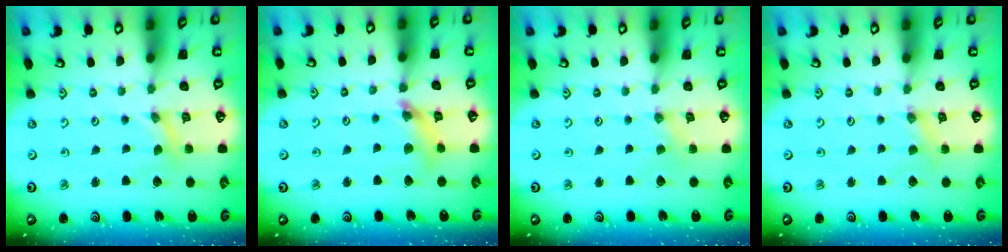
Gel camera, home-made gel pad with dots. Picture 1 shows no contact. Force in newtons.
{"total": 9.9, "press": 9.8, "slide": 1.1}
{"total": 0.0}
{"total": 2.5, "press": 2.5, "slide": 0.3}